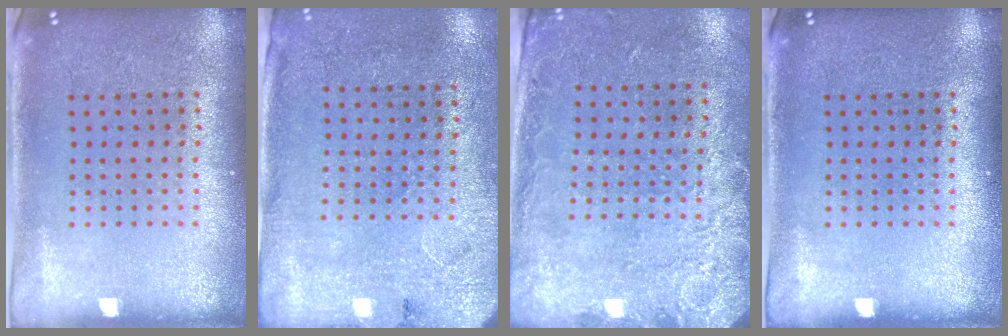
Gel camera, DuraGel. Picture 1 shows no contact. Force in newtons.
{"total": 2.7, "press": 2.2, "slide": 1.6}
{"total": 2.6, "press": 1.9, "slide": 1.8}
{"total": 0.0}